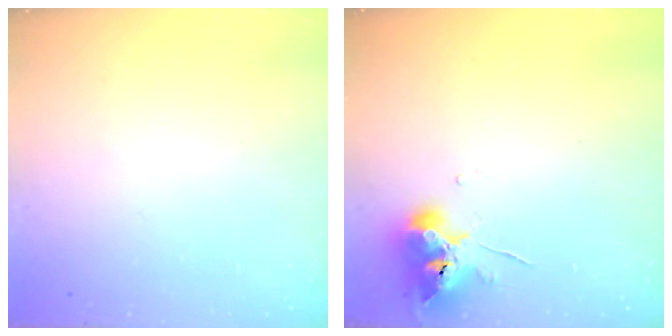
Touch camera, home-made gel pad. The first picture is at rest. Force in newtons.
{"total": 9.7, "press": 9.6, "slide": 1.2}